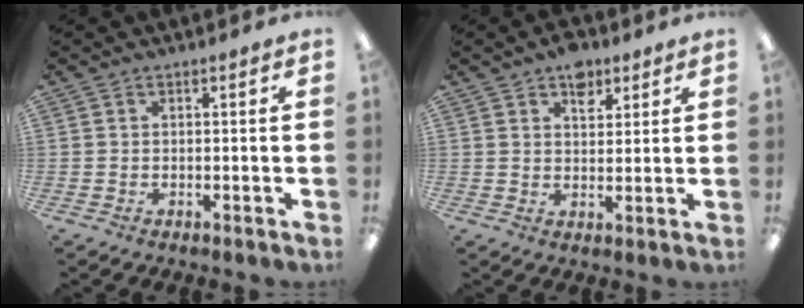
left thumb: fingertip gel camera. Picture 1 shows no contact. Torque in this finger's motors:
{"motor_torque": [0.56, 0.45, 0.64, -0.42, -0.01]}